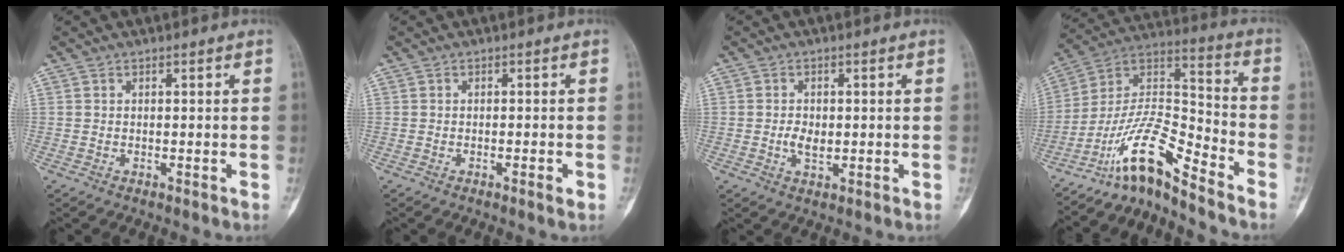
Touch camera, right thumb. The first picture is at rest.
{"total": 1.5, "force": [-0.7, 0.3, 1.3], "torque": [-0.021, -0.001, -0.010]}
{"total": 3.0, "force": [-0.2, 1.9, 2.3], "torque": [-0.037, 0.000, -0.003]}
{"total": 12.9, "force": [-10.4, 1.9, 7.4], "torque": [-0.152, 0.104, -0.199]}